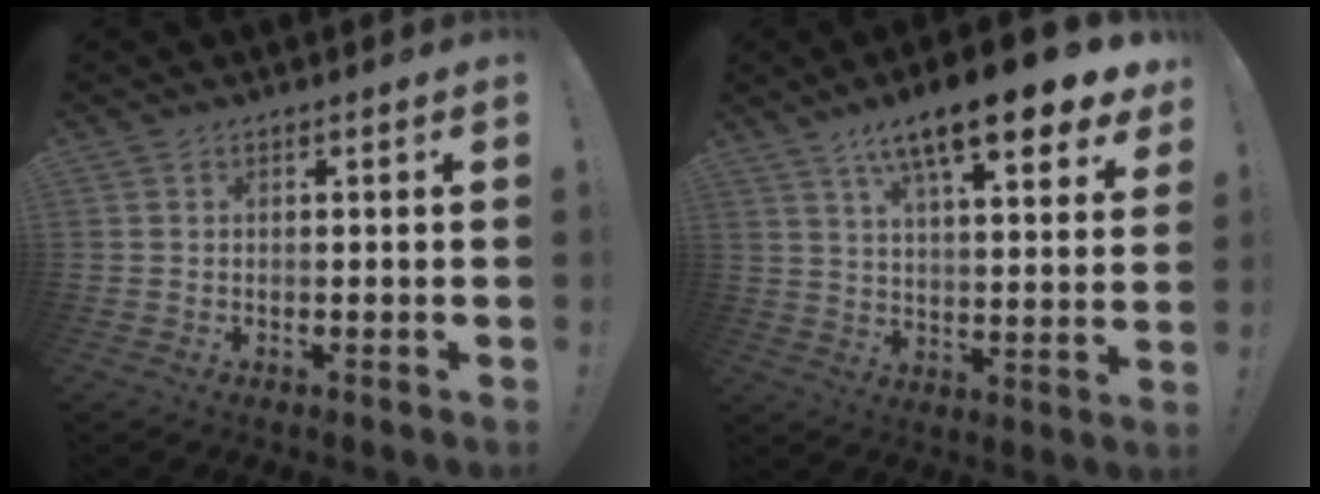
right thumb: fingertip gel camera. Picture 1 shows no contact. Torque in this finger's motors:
{"motor_torque": [-0.02, 0.95, 1.63, 1.14, 0.18]}